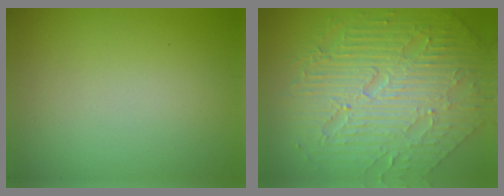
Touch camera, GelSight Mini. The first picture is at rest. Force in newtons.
{"total": 10.7, "press": 7.1, "slide": 8.0}